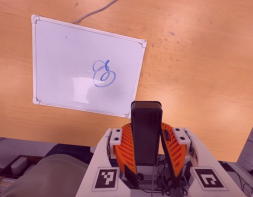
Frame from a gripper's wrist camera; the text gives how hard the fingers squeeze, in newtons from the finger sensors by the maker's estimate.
{"total": 9.0, "left": 7.4, "right": 10.6}